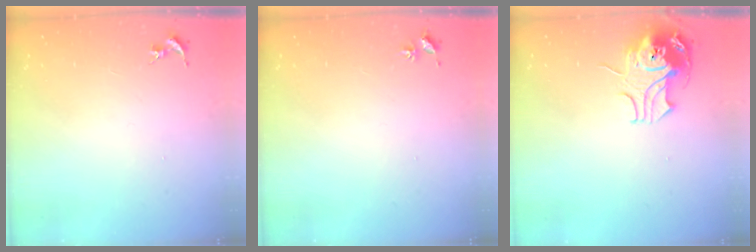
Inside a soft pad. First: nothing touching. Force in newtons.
{"total": 2.0, "press": 2.0, "slide": 0.3}
{"total": 11.0, "press": 10.9, "slide": 1.5}